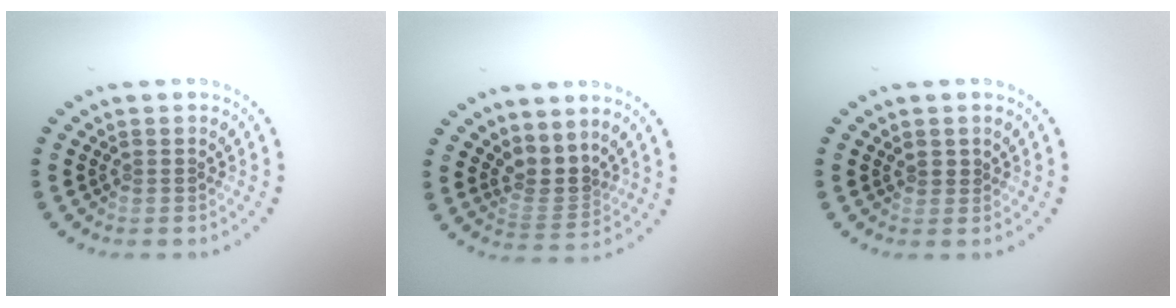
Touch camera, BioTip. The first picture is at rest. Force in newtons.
{"total": 2.7, "press": 1.9, "slide": 1.9}
{"total": 0.6, "press": 0.3, "slide": 0.5}